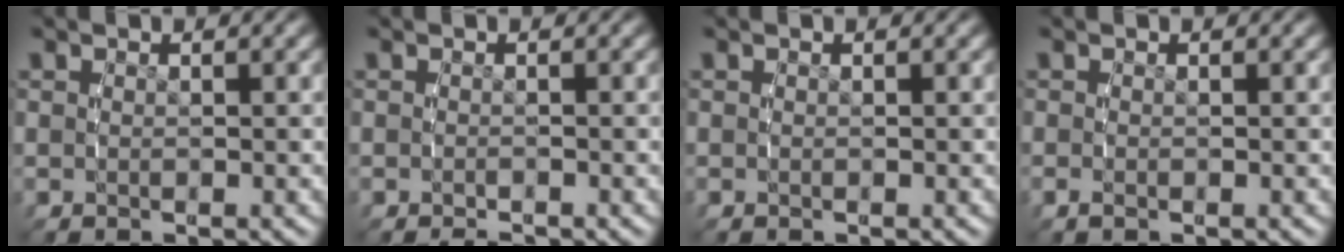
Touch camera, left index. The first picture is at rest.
{"total": 1.2, "force": [-1.2, 0.4, 0.1], "torque": [-0.011, -0.004, -0.019]}
{"total": 0.0}
{"total": 0.9, "force": [-0.6, 0.5, 0.2], "torque": [-0.013, -0.006, -0.011]}